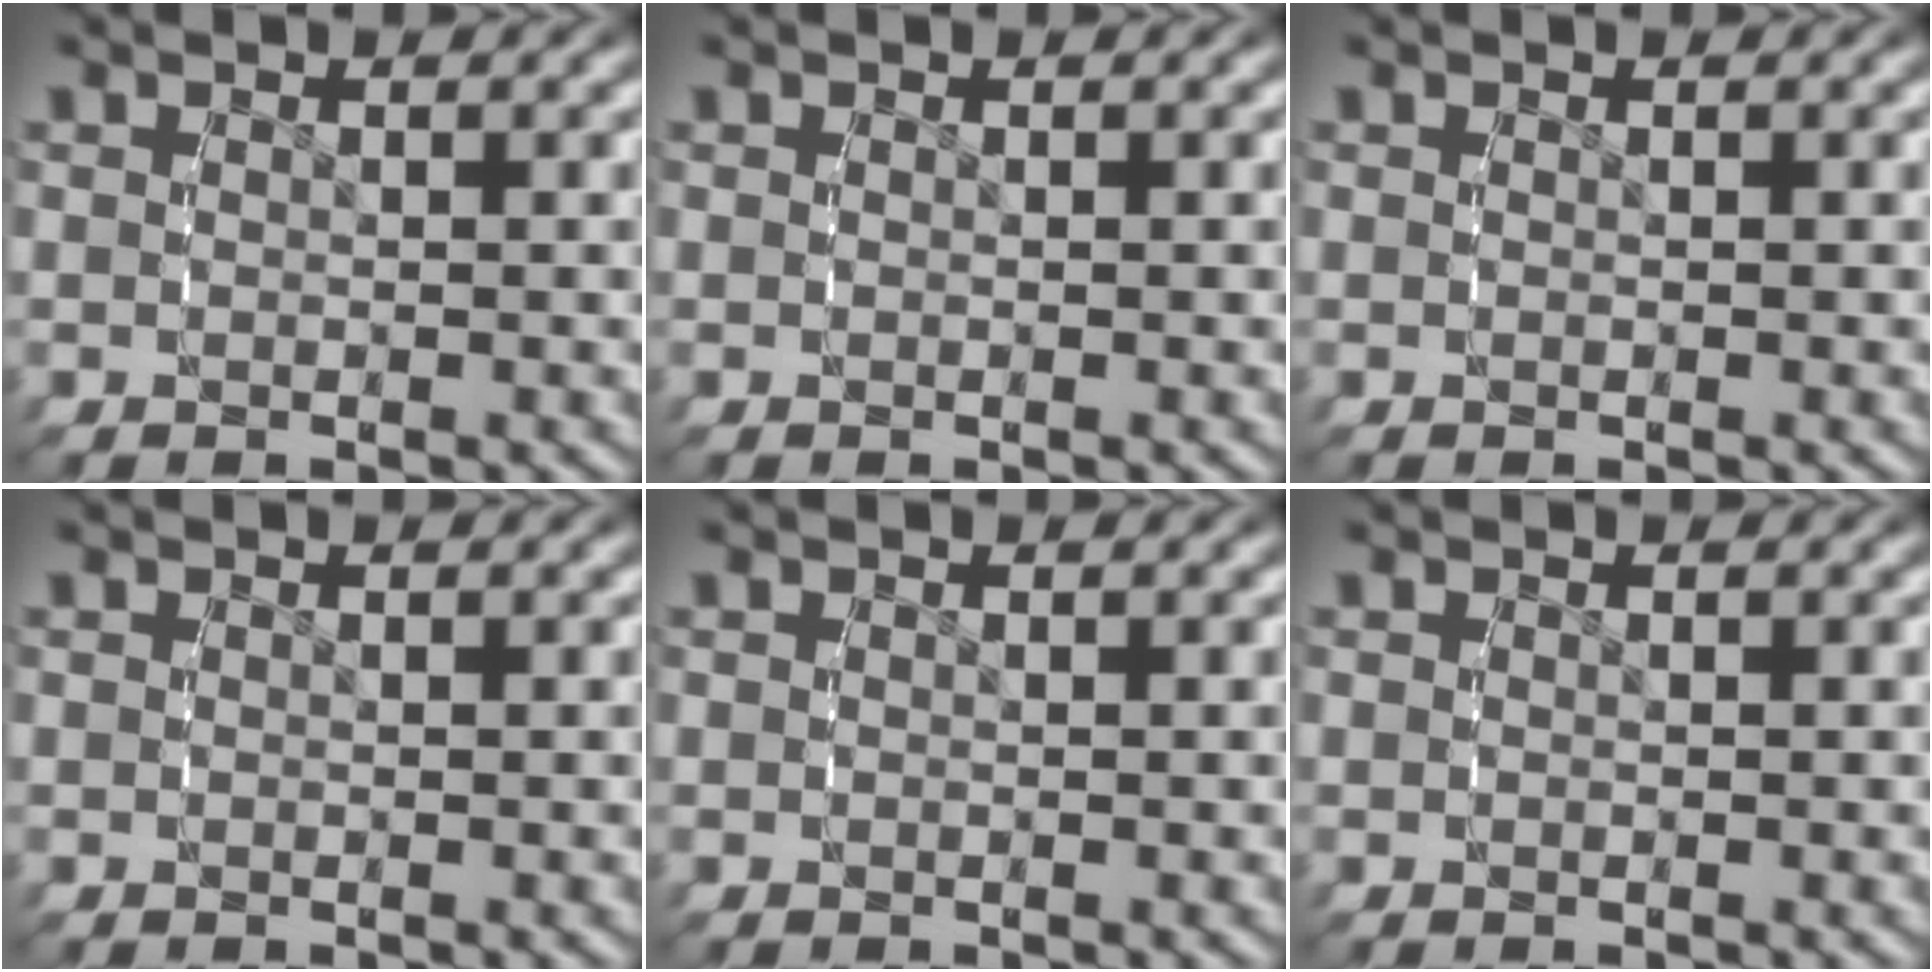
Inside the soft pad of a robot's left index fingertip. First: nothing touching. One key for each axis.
{"total": 0.0}
{"total": 0.0}
{"total": 0.0}
{"total": 0.0}
{"total": 0.0}